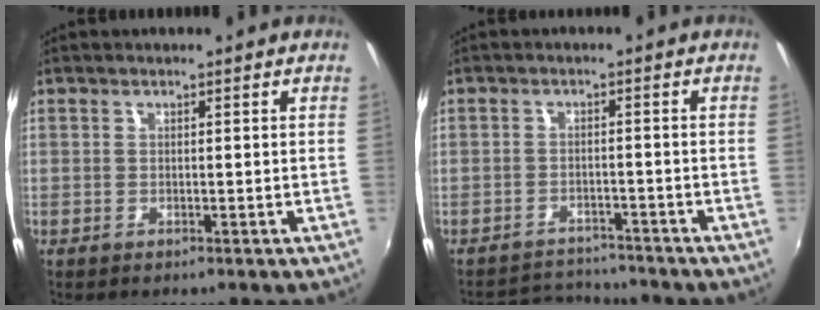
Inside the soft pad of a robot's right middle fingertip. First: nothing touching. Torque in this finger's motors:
{"motor_torque": [-1.66, -0.08, -0.81, -0.21]}